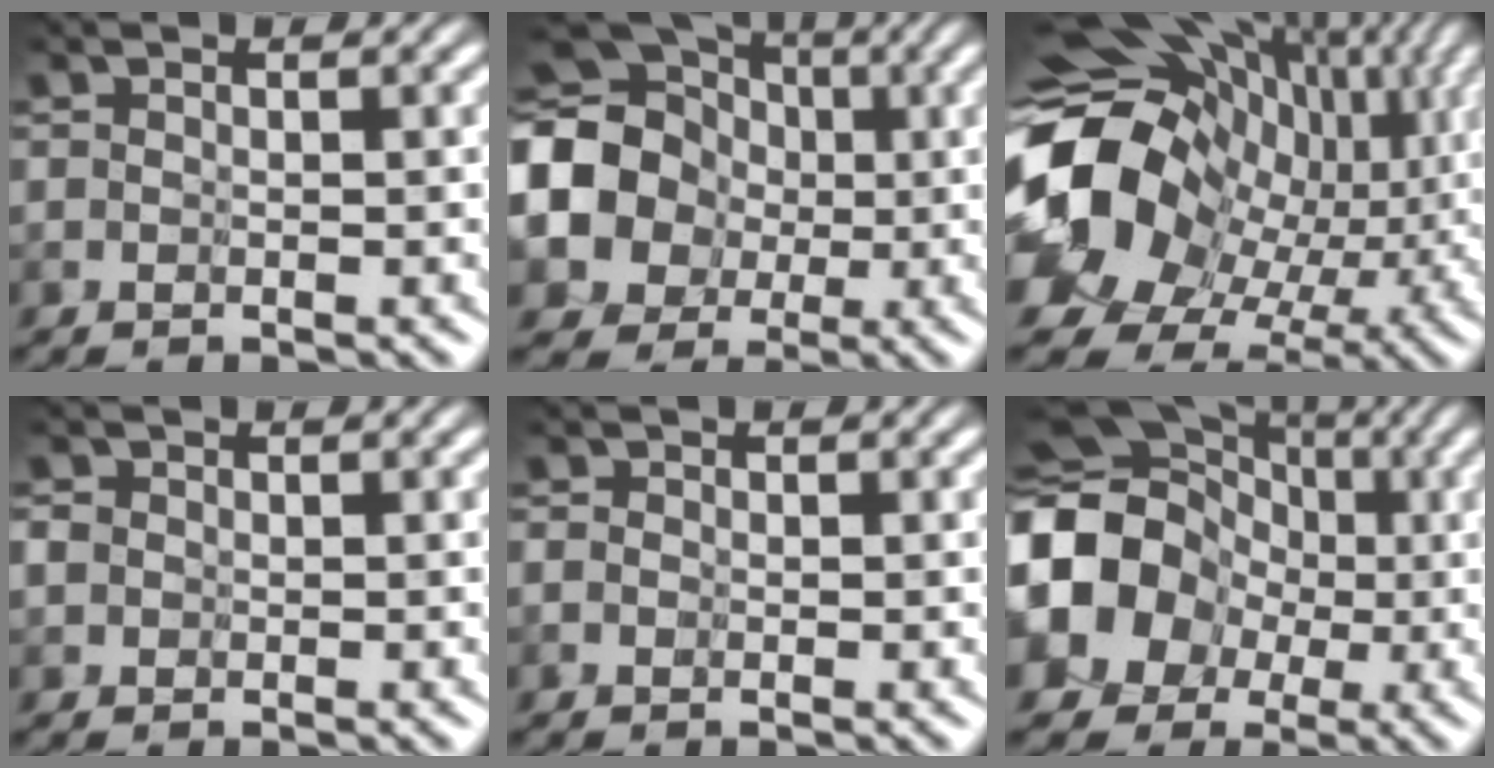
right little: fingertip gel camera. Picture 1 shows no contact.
{"total": 12.4, "force": [0.5, 11.0, 5.6], "torque": [-0.158, -0.004, -0.023]}
{"total": 15.8, "force": [0.9, 13.3, 8.5], "torque": [-0.174, -0.041, 0.025]}
{"total": 1.7, "force": [0.1, 1.6, 0.4], "torque": [-0.017, 0.010, -0.016]}
{"total": 0.6, "force": [-0.3, 0.6, 0.1], "torque": [-0.002, 0.002, -0.013]}
{"total": 10.8, "force": [-1.3, 9.9, 4.2], "torque": [-0.104, -0.013, -0.054]}